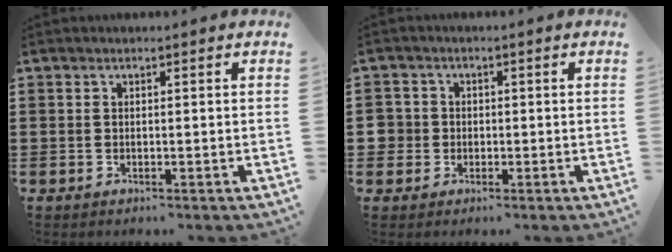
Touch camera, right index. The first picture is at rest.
{"total": 2.9, "force": [-0.3, 2.8, 0.3], "torque": [-0.028, 0.006, -0.013]}